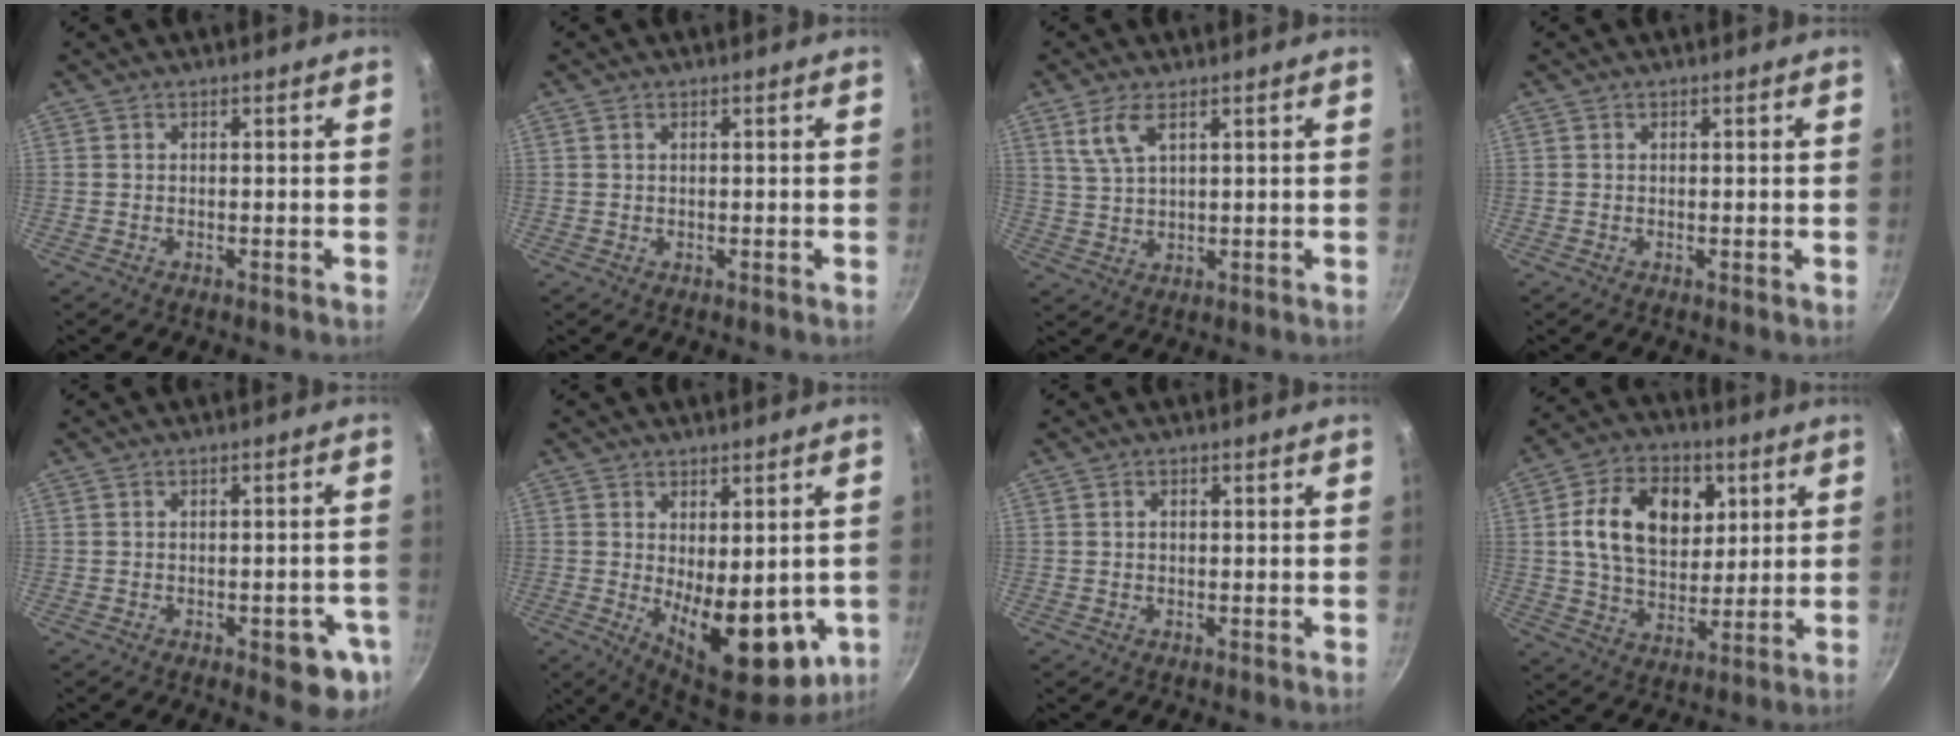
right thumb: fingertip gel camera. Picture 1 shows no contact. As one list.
[{"total": 0.7, "force": [0.4, 0.3, 0.5], "torque": [-0.008, 0.002, 0.008]}, {"total": 5.6, "force": [3.0, 2.3, 4.2], "torque": [-0.083, -0.012, 0.067]}, {"total": 0.0}, {"total": 8.0, "force": [-2.9, 3.4, 6.6], "torque": [-0.052, 0.010, -0.032]}, {"total": 15.8, "force": [-2.2, 7.6, 13.7], "torque": [-0.166, -0.030, -0.013]}, {"total": 0.9, "force": [0.1, 0.6, 0.6], "torque": [-0.010, 0.004, 0.001]}, {"total": 16.9, "force": [4.4, 11.7, 11.3], "torque": [-0.161, -0.003, 0.068]}]